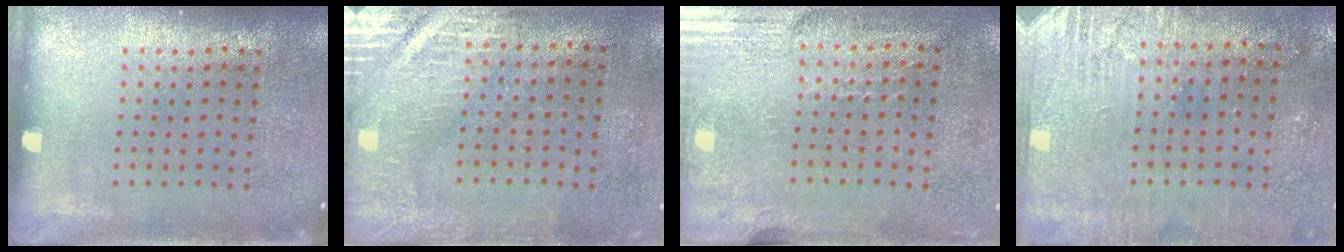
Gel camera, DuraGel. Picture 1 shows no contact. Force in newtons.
{"total": 2.9, "press": 2.5, "slide": 1.4}
{"total": 2.9, "press": 2.4, "slide": 1.6}
{"total": 2.8, "press": 2.5, "slide": 1.3}